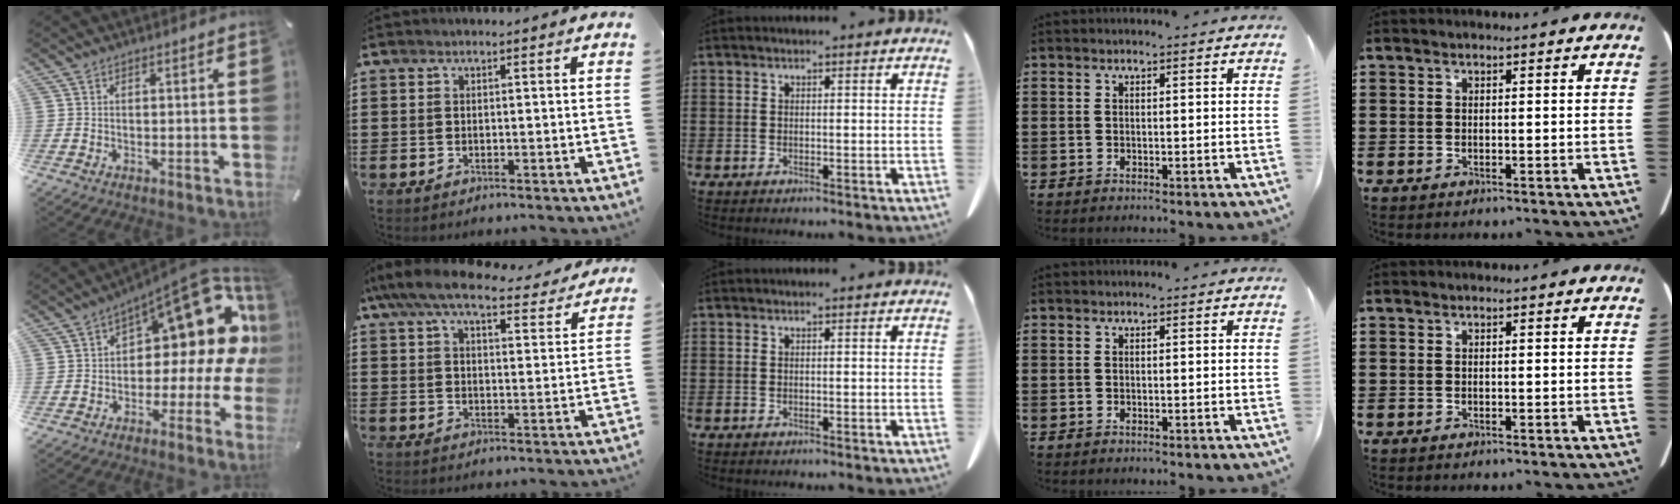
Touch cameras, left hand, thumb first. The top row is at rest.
{"thumb": {"total": 17.9, "force": [6.9, 9.2, 13.6], "torque": [-0.169, -0.067, 0.114]}, "index": {"total": 8.6, "force": [7.4, 1.5, 4.1], "torque": [-0.099, -0.035, 0.130]}}